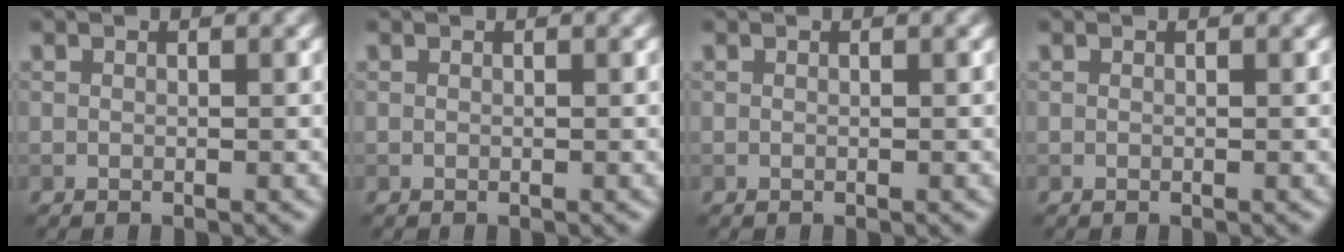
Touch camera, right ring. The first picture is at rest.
{"total": 0.0}
{"total": 0.0}
{"total": 0.0}